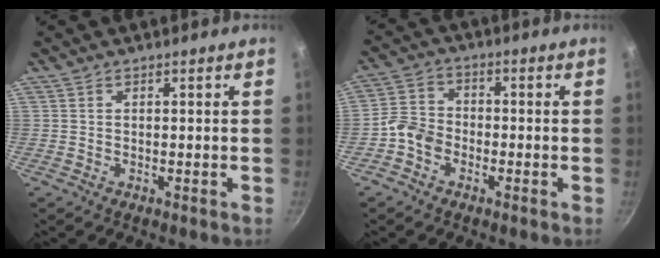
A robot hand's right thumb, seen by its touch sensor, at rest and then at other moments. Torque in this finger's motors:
{"motor_torque": [0.73, 0.48, -0.22, -0.16, 0.01]}